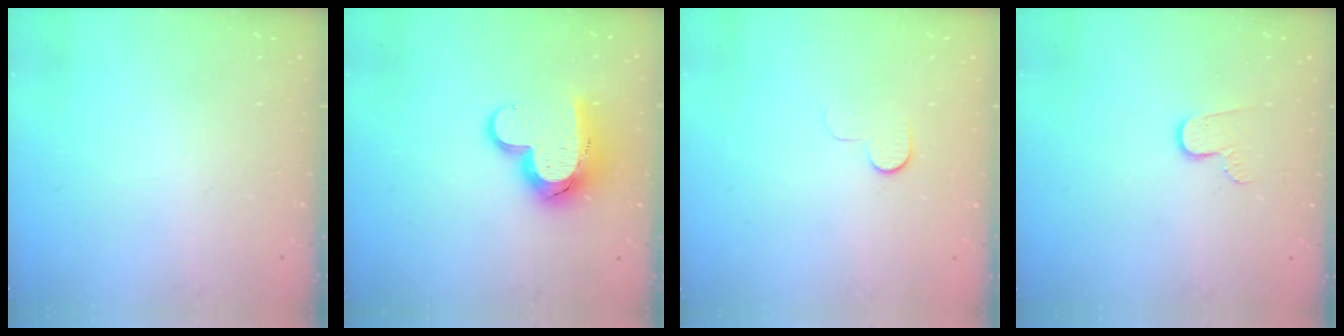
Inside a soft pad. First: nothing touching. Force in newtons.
{"total": 13.6, "press": 13.5, "slide": 1.3}
{"total": 5.3, "press": 5.3, "slide": 0.5}
{"total": 7.0, "press": 7.0, "slide": 0.5}